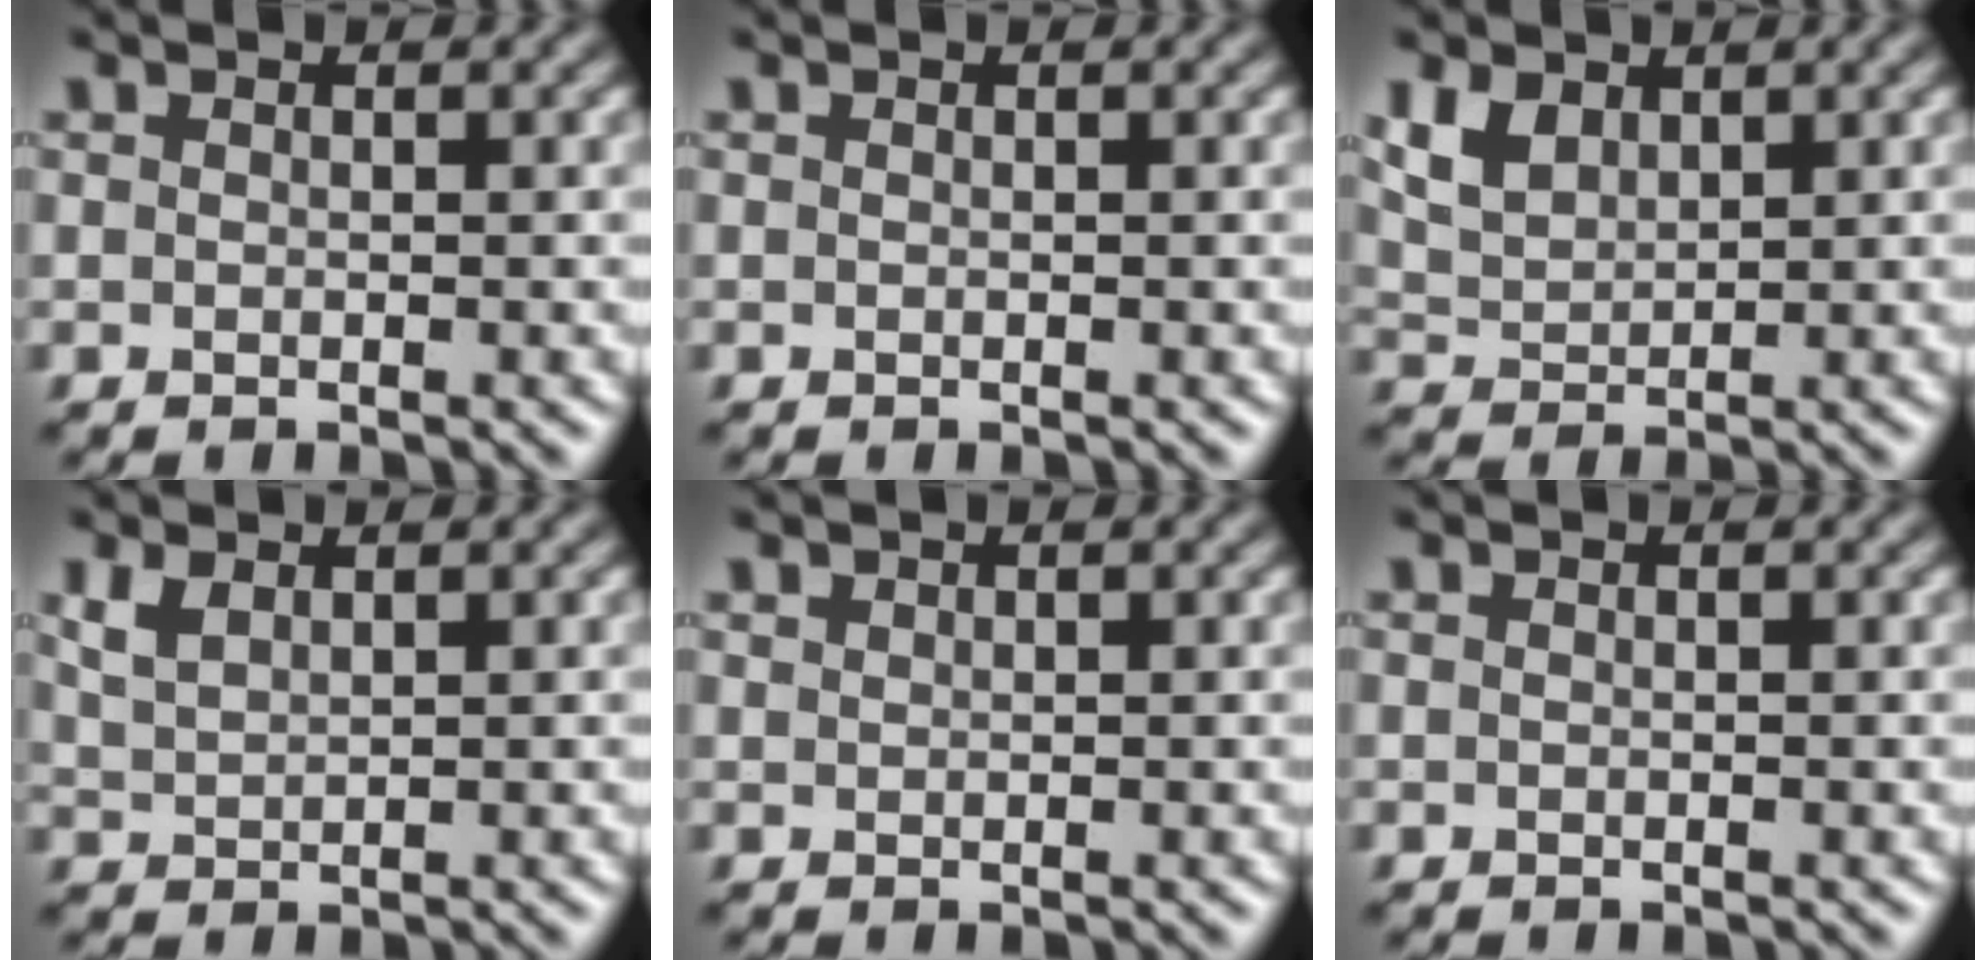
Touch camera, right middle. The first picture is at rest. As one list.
[{"total": 0.0}, {"total": 3.3, "force": [1.8, 2.1, 1.8], "torque": [-0.046, -0.001, 0.040]}, {"total": 1.9, "force": [1.2, 0.9, 1.1], "torque": [-0.030, 0.001, 0.031]}, {"total": 0.5, "force": [0.5, 0.2, 0.0], "torque": [0.000, 0.000, 0.012]}, {"total": 0.0}]